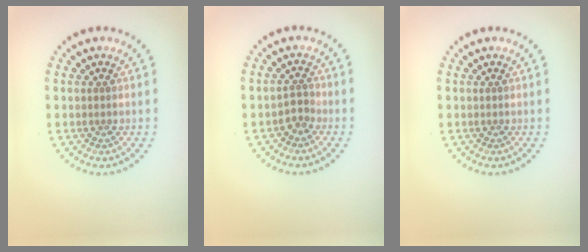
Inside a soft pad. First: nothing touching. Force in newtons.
{"total": 1.4, "press": 1.1, "slide": 0.8}
{"total": 0.0}